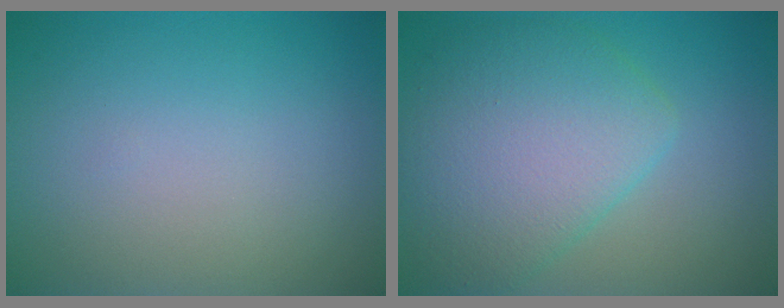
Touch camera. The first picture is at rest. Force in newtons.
{"total": 7.0, "press": 7.0, "slide": 0.2}